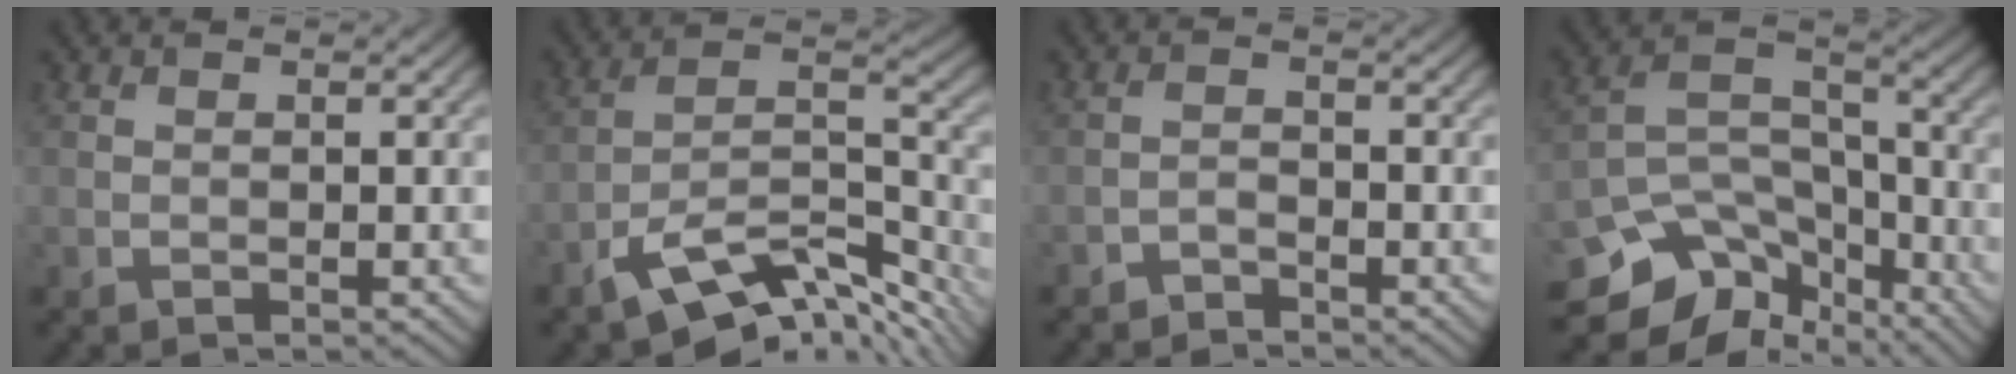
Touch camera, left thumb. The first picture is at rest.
{"total": 12.6, "force": [-8.8, 4.4, 7.8], "torque": [-0.135, -0.006, -0.156]}
{"total": 1.8, "force": [-1.7, 0.4, 0.4], "torque": [-0.002, 0.005, -0.038]}
{"total": 12.4, "force": [-8.9, 6.7, 5.4], "torque": [-0.114, -0.016, -0.149]}